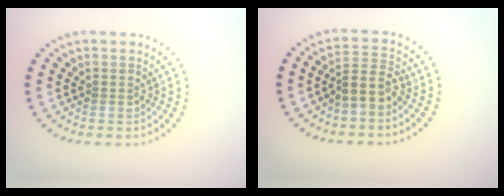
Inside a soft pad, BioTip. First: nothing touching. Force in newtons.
{"total": 2.7, "press": 2.2, "slide": 1.5}